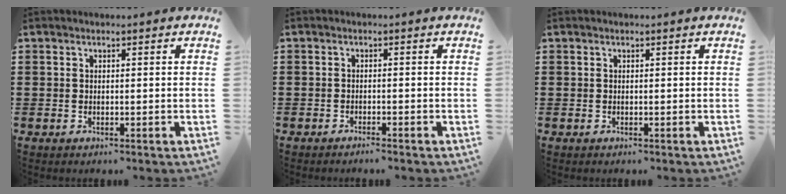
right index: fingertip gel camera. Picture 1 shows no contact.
{"total": 1.2, "force": [-0.9, -0.7, 0.1], "torque": [0.003, 0.000, -0.017]}
{"total": 0.0}